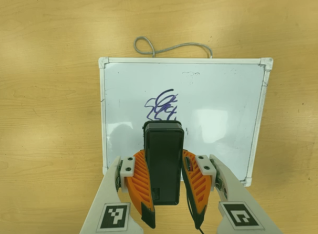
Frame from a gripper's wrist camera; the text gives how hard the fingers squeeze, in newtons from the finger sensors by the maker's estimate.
{"total": 9.1, "left": 7.0, "right": 11.2}